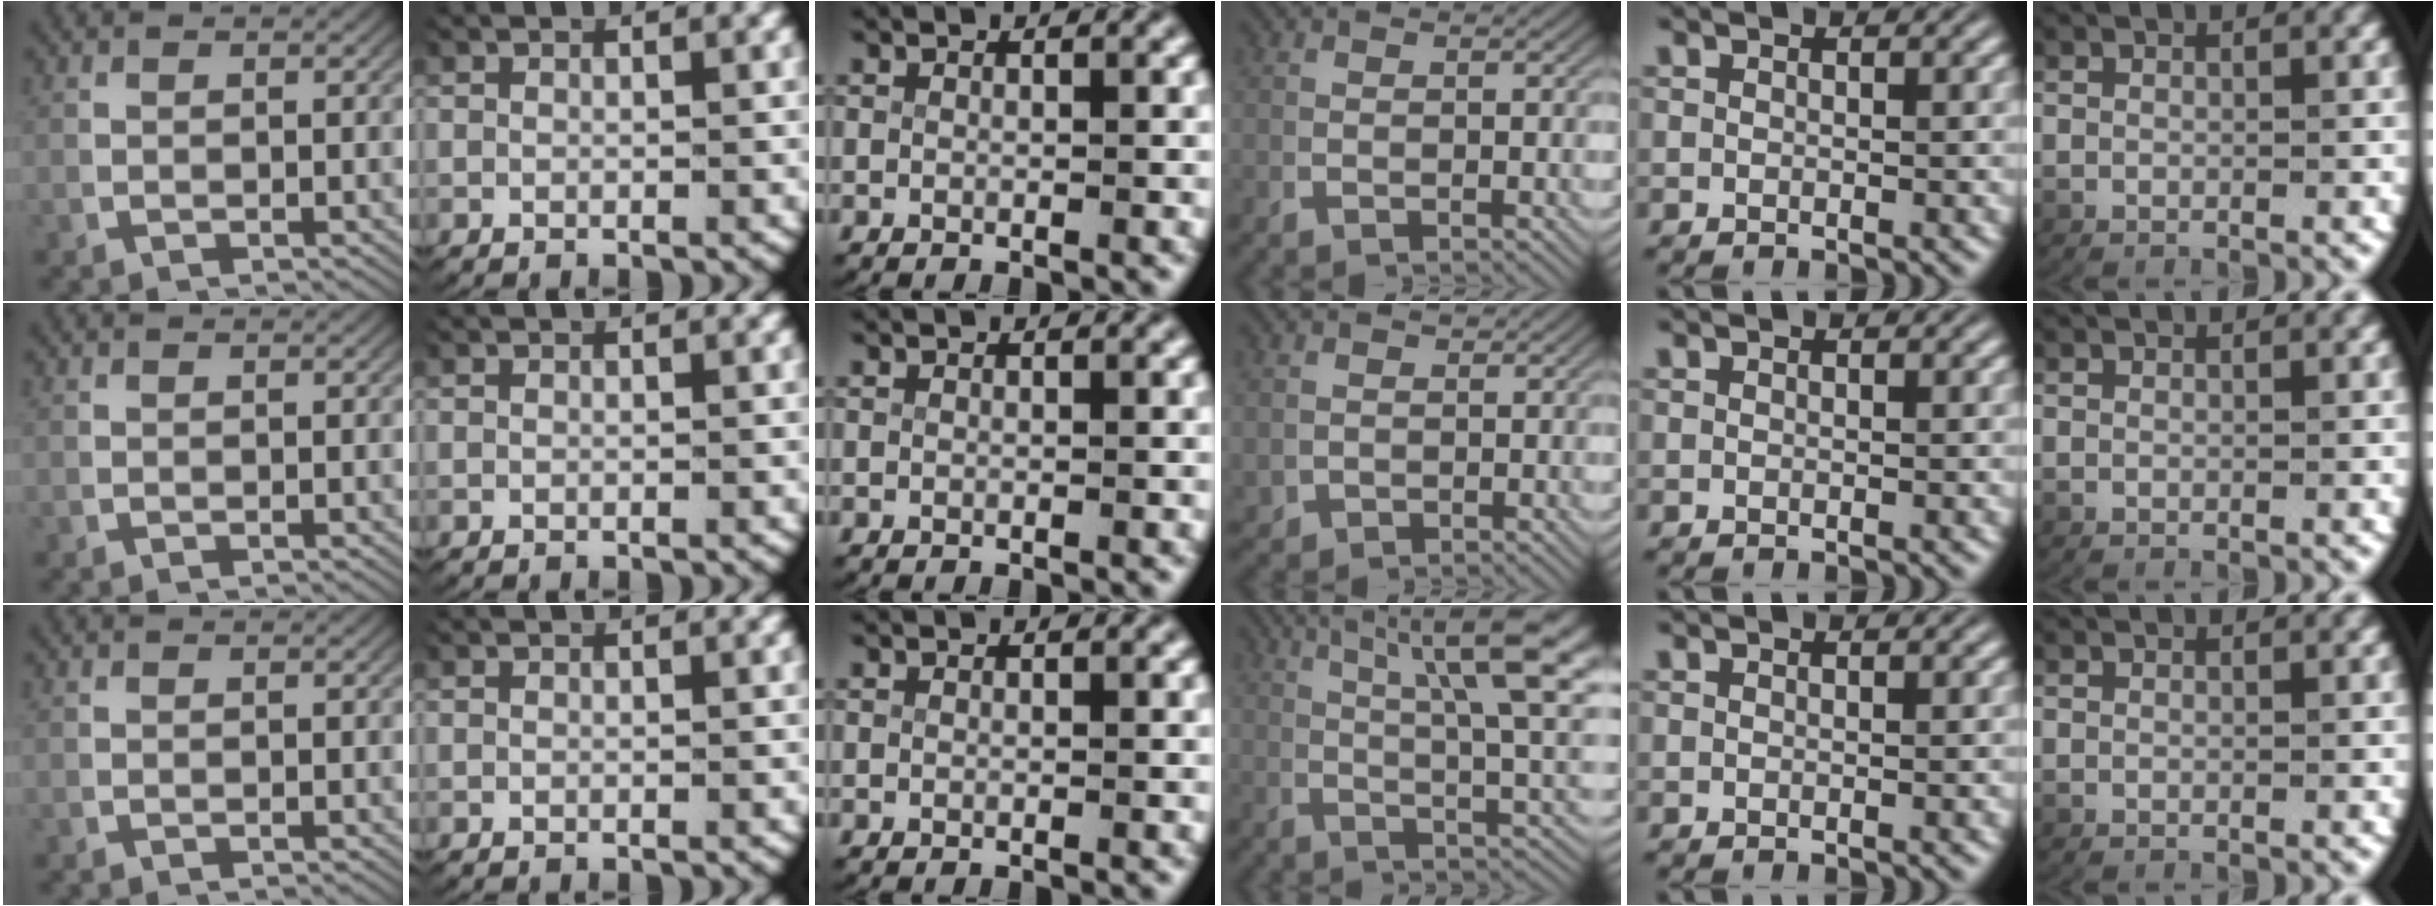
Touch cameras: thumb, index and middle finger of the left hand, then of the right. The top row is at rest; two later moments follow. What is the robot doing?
{"motion": "lift_and_place", "object": "plastic wrap"}